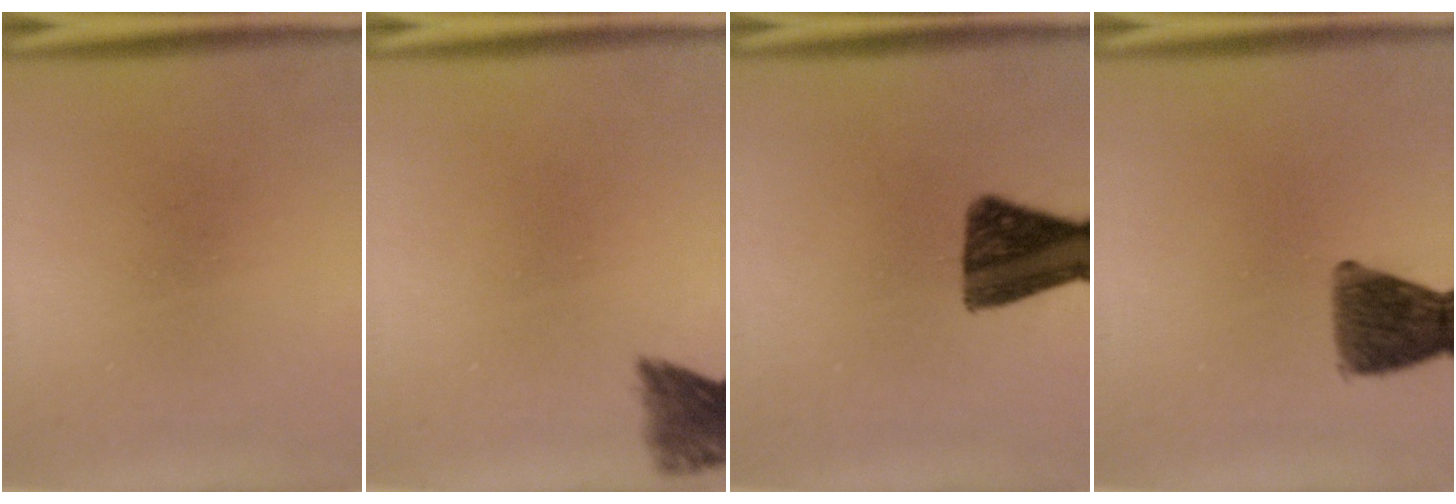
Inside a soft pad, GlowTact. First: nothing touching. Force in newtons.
{"total": 4.6}
{"total": 12.1}
{"total": 9.2}